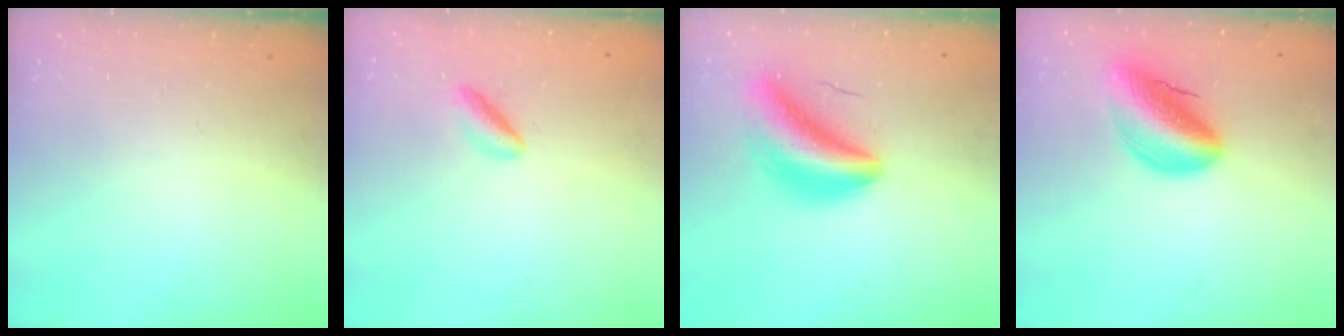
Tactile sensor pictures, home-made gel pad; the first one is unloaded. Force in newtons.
{"total": 3.2, "press": 3.1, "slide": 0.9}
{"total": 8.5, "press": 7.9, "slide": 3.1}
{"total": 14.7, "press": 14.2, "slide": 3.9}